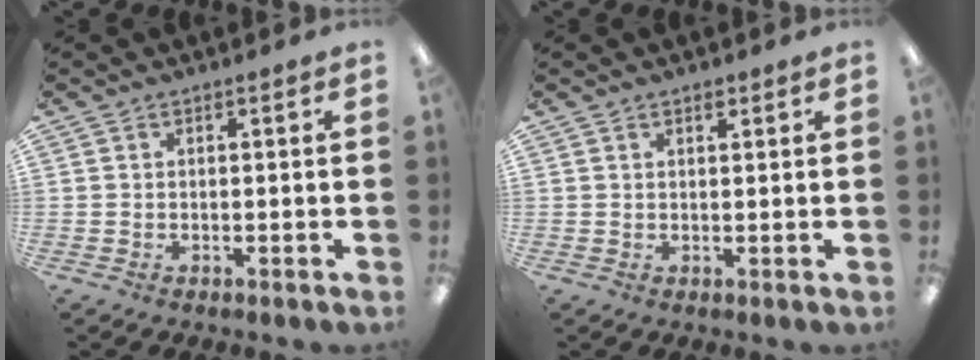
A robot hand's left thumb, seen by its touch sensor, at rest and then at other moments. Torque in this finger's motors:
{"motor_torque": [-0.10, 0.02, -0.33, -0.10, 0.04]}